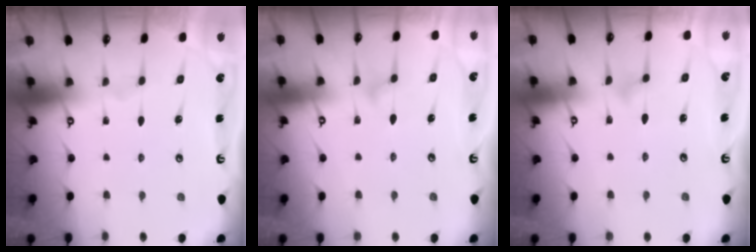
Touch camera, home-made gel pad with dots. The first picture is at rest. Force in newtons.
{"total": 10.2, "press": 10.1, "slide": 0.5}
{"total": 7.0, "press": 7.0, "slide": 0.4}